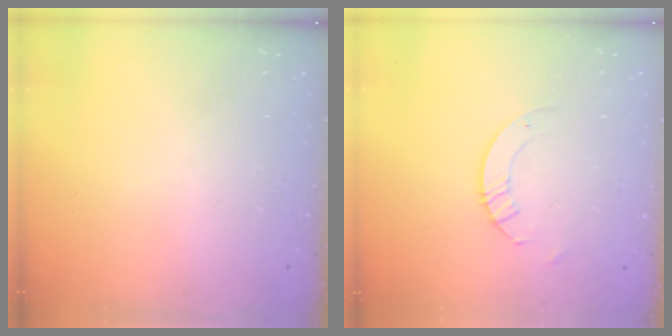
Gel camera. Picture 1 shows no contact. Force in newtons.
{"total": 2.6, "press": 2.6, "slide": 0.2}